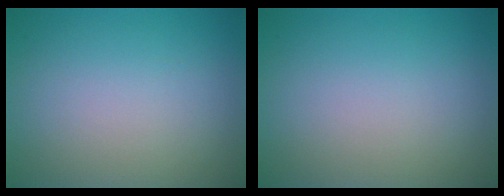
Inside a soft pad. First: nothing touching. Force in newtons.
{"total": 0.0}